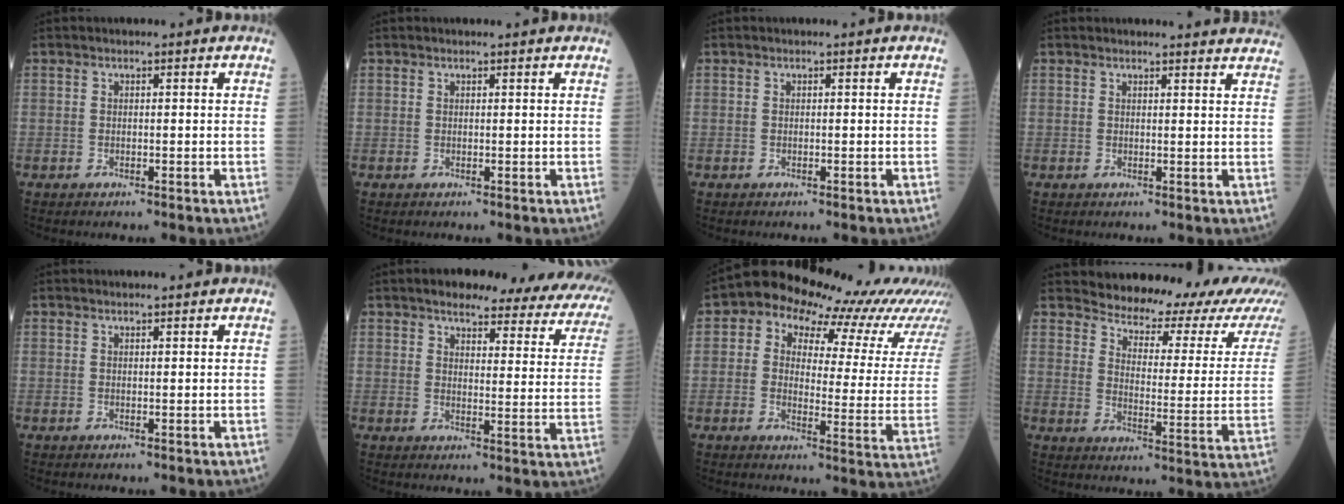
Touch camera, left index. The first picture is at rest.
{"total": 1.2, "force": [1.2, 0.0, 0.2], "torque": [-0.009, 0.003, 0.018]}
{"total": 0.0}
{"total": 9.7, "force": [9.5, 0.7, 1.5], "torque": [0.005, -0.013, 0.080]}
{"total": 2.0, "force": [1.9, 0.1, 0.4], "torque": [-0.009, 0.008, 0.029]}
{"total": 22.2, "force": [19.0, 4.8, 10.4], "torque": [-0.112, -0.033, 0.201]}
{"total": 17.1, "force": [14.2, 5.1, 8.1], "torque": [-0.097, -0.006, 0.140]}
{"total": 18.5, "force": [17.2, 3.2, 5.9], "torque": [-0.073, -0.070, 0.196]}